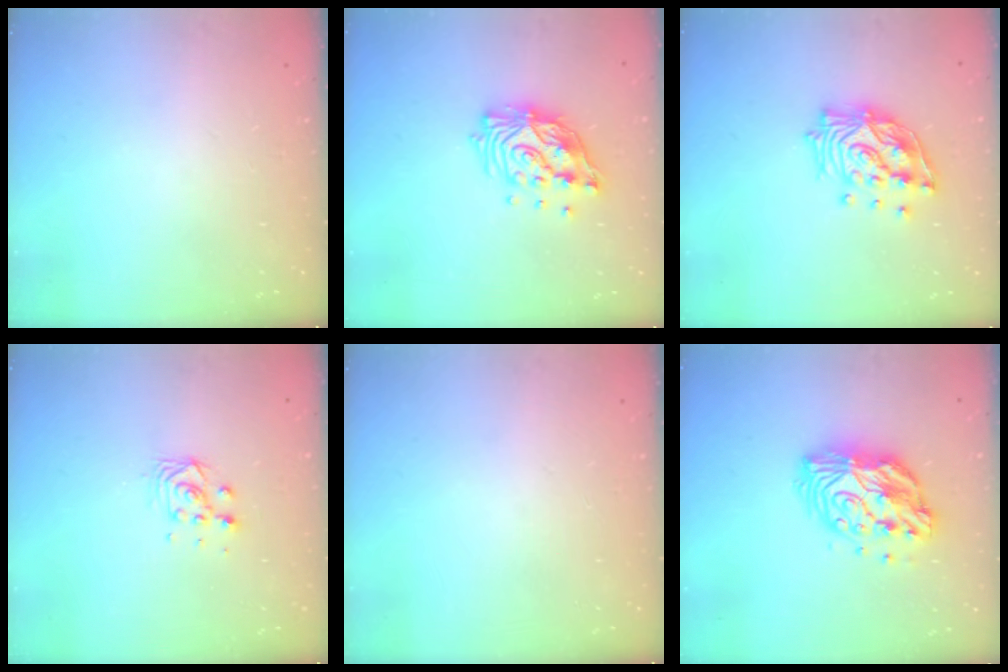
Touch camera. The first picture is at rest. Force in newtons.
{"total": 13.6, "press": 13.5, "slide": 1.5}
{"total": 14.1, "press": 14.0, "slide": 1.4}
{"total": 7.3, "press": 7.3, "slide": 0.4}
{"total": 0.0}
{"total": 12.8, "press": 12.8, "slide": 0.9}